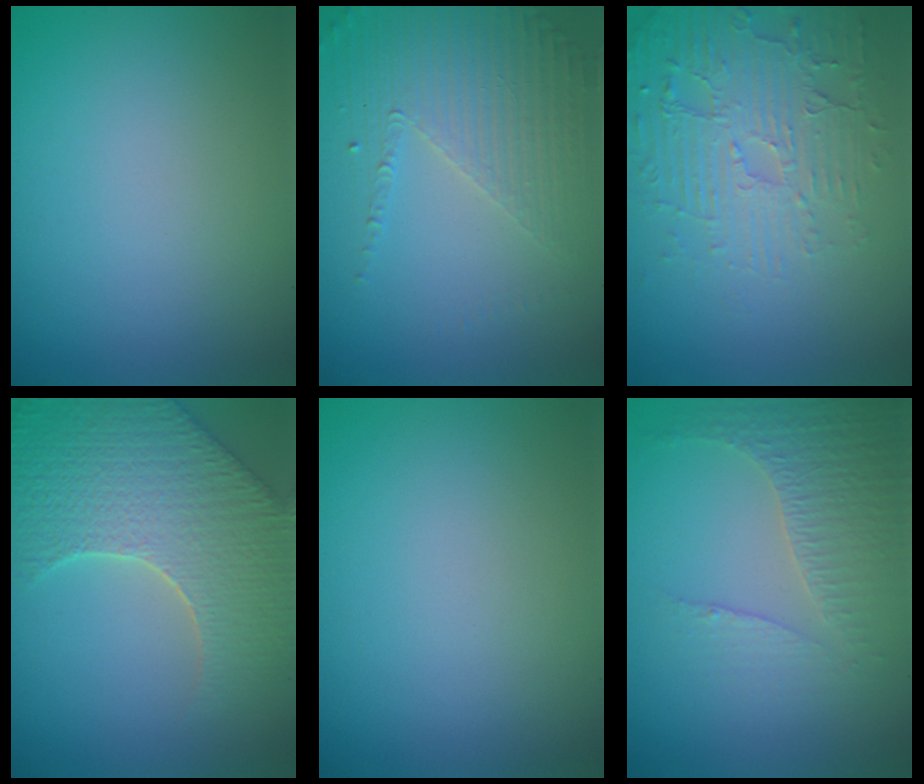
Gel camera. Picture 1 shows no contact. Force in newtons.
{"total": 4.4, "press": 3.1, "slide": 3.2}
{"total": 5.3, "press": 3.8, "slide": 3.7}
{"total": 8.3, "press": 6.4, "slide": 5.2}
{"total": 0.0}
{"total": 4.2, "press": 3.0, "slide": 2.9}